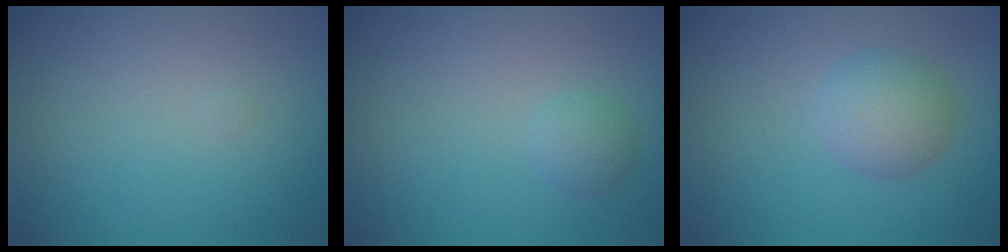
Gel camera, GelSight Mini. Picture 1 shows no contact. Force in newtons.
{"total": 1.2, "press": 1.2, "slide": 0.1}
{"total": 3.1, "press": 3.1, "slide": 0.1}